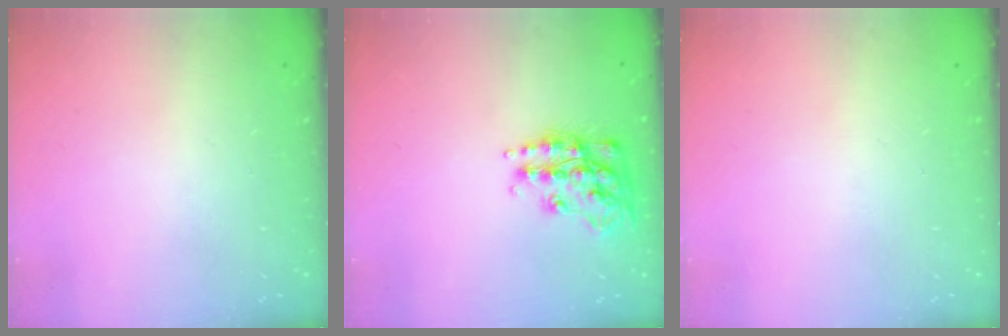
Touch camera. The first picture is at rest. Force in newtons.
{"total": 16.6, "press": 16.5, "slide": 1.0}
{"total": 0.0}